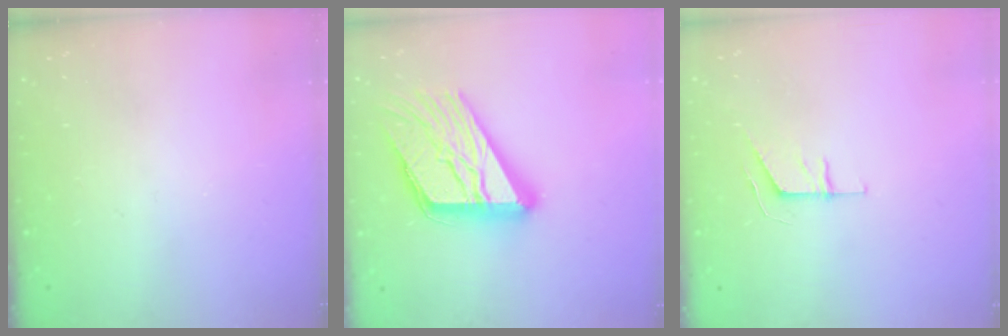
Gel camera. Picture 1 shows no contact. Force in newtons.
{"total": 22.9, "press": 22.8, "slide": 2.3}
{"total": 4.5, "press": 4.5, "slide": 0.3}